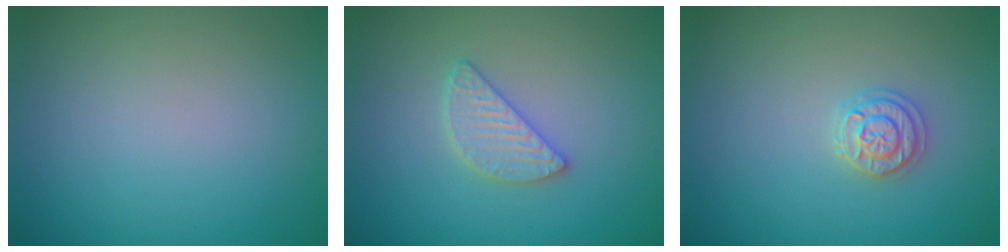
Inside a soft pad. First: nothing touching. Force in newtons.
{"total": 2.6, "press": 2.6, "slide": 0.3}
{"total": 2.1, "press": 2.1, "slide": 0.5}